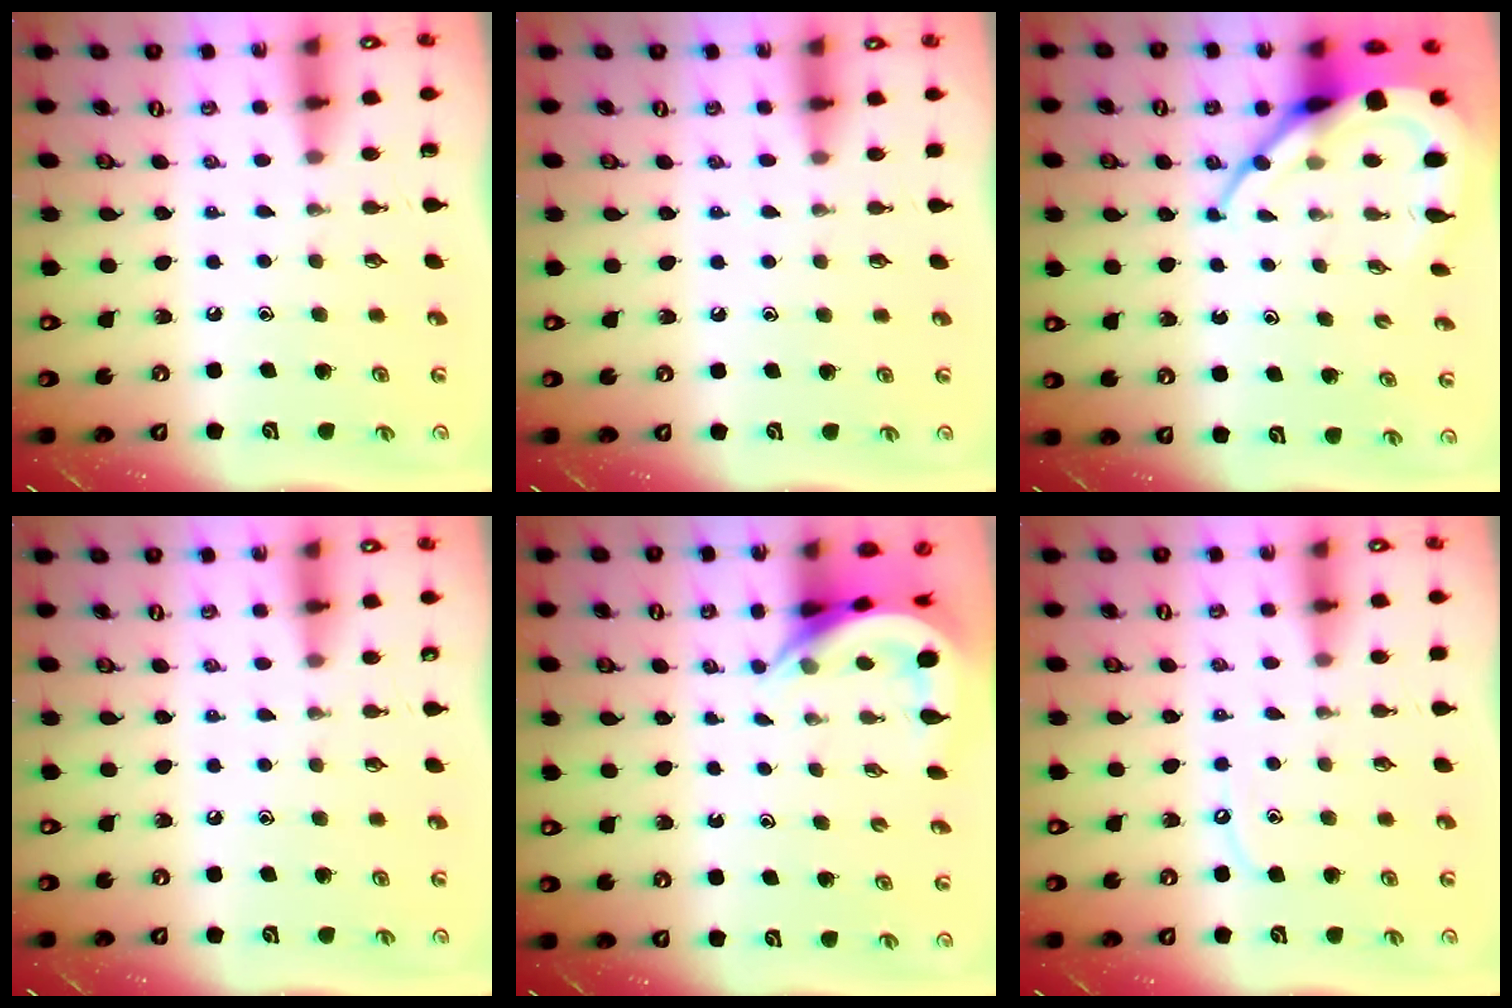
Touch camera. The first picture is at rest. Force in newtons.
{"total": 2.9, "press": 2.9, "slide": 0.5}
{"total": 11.6, "press": 11.5, "slide": 1.2}
{"total": 3.2, "press": 3.2, "slide": 0.6}
{"total": 5.8, "press": 5.8, "slide": 0.3}
{"total": 4.2, "press": 4.2, "slide": 0.6}